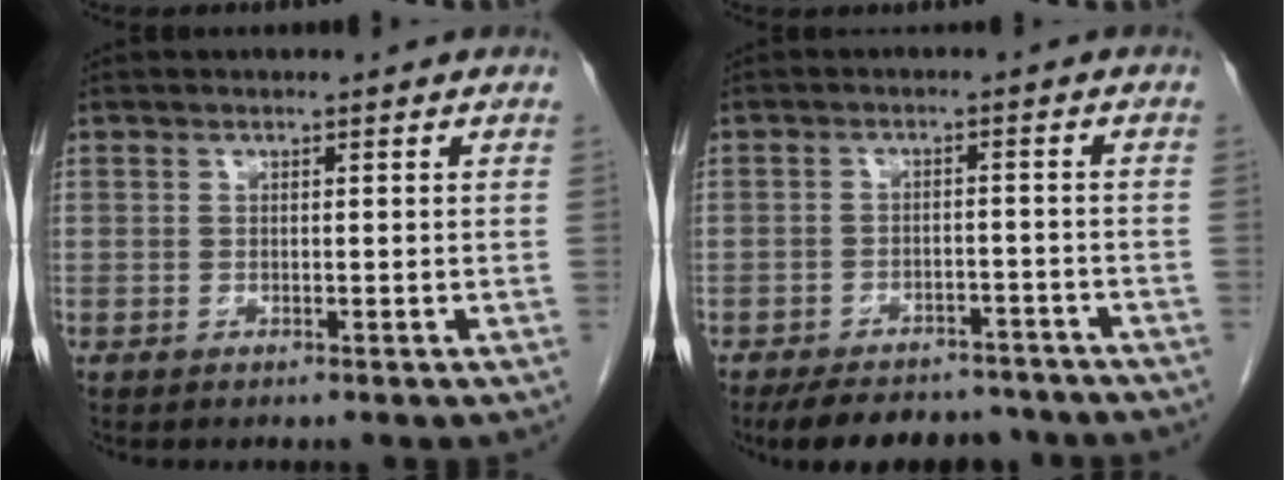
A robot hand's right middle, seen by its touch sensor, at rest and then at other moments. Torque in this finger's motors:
{"motor_torque": [1.08, -0.86, 0.15, 0.02]}